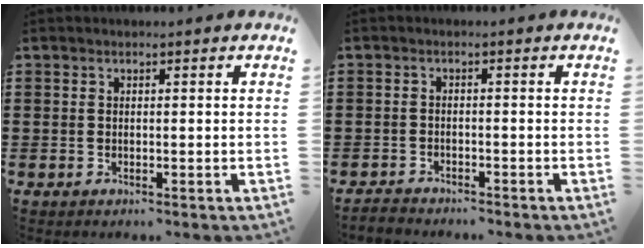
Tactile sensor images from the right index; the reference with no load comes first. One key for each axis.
{"total": 1.6, "fx": -1.6, "fy": 0.1, "fz": 0.0, "tx": -0.006, "ty": 0.000, "tz": -0.035}